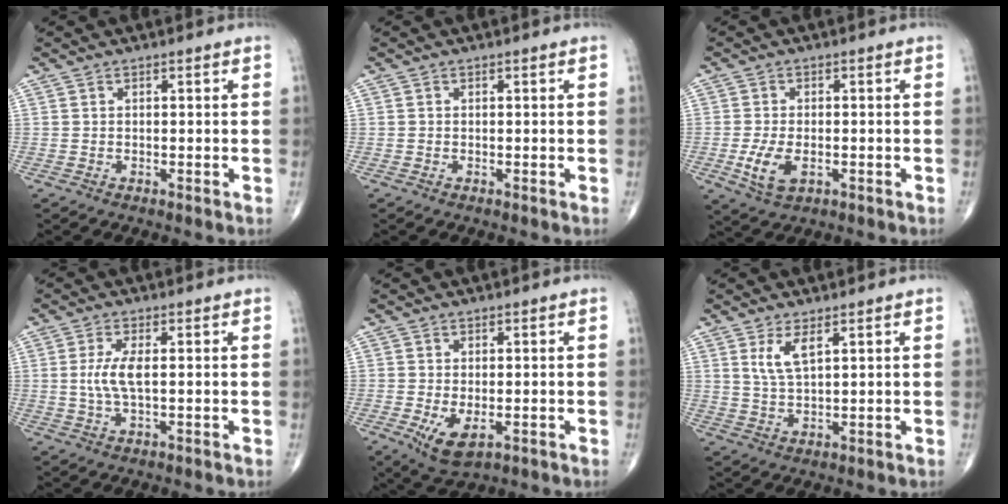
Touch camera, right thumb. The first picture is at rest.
{"total": 0.0}
{"total": 6.0, "force": [-1.6, 3.2, 4.8], "torque": [-0.101, -0.005, -0.024]}
{"total": 4.7, "force": [0.3, 1.4, 4.5], "torque": [-0.109, -0.002, 0.006]}
{"total": 5.6, "force": [-1.6, 2.7, 4.7], "torque": [-0.085, -0.015, -0.018]}
{"total": 4.5, "force": [2.1, 1.4, 3.8], "torque": [-0.076, -0.013, 0.049]}